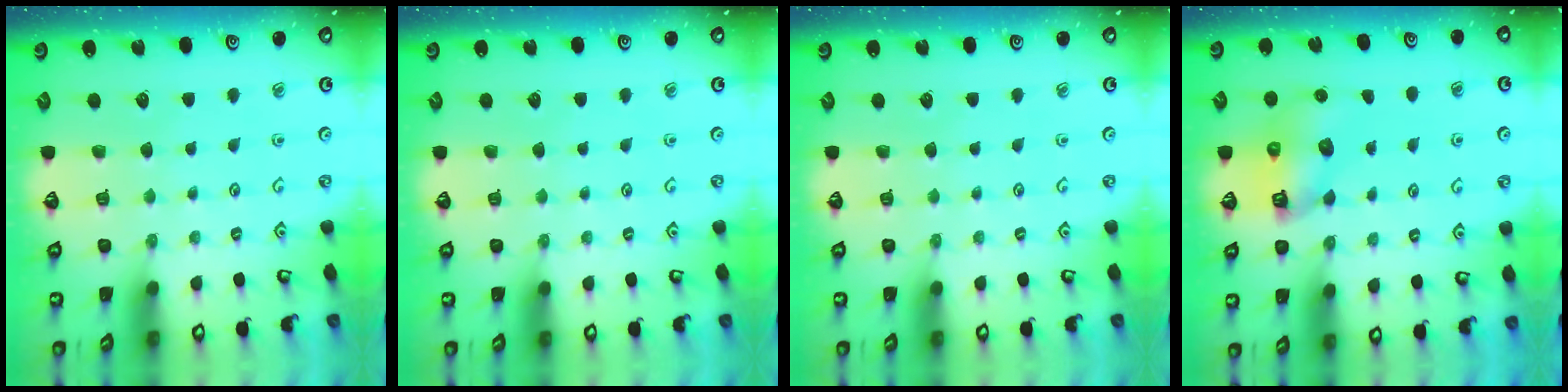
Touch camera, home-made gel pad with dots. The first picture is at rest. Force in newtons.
{"total": 0.0}
{"total": 0.0}
{"total": 7.8, "press": 7.8, "slide": 0.9}